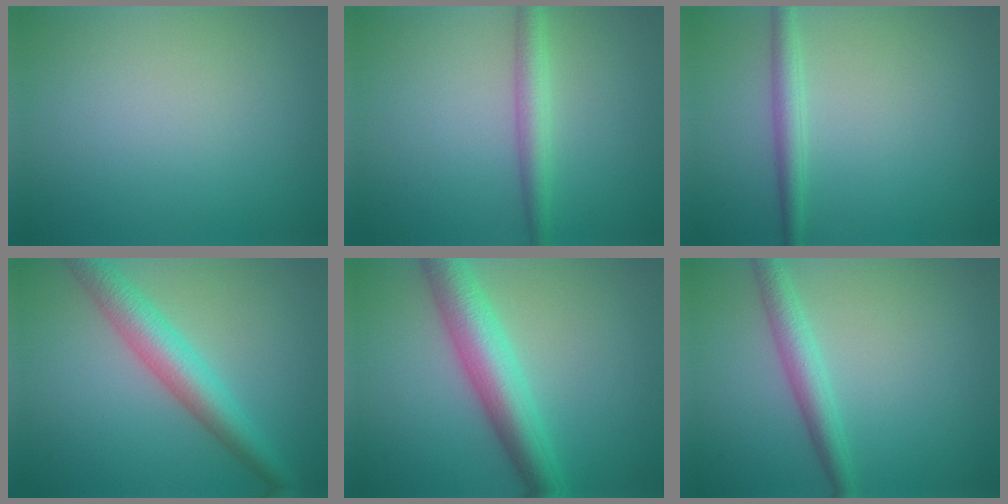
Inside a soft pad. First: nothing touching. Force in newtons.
{"total": 2.5, "press": 2.5, "slide": 0.1}
{"total": 2.1, "press": 2.1, "slide": 0.0}
{"total": 5.3, "press": 5.3, "slide": 0.1}
{"total": 6.5, "press": 6.5, "slide": 0.0}
{"total": 3.1, "press": 3.1, "slide": 0.1}